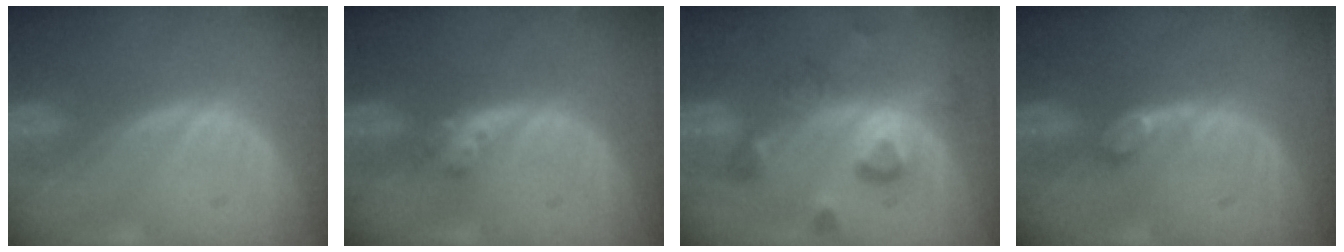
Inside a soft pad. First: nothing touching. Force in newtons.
{"total": 2.5, "press": 2.1, "slide": 1.4}
{"total": 8.0, "press": 7.7, "slide": 2.1}
{"total": 2.2, "press": 2.2, "slide": 0.3}